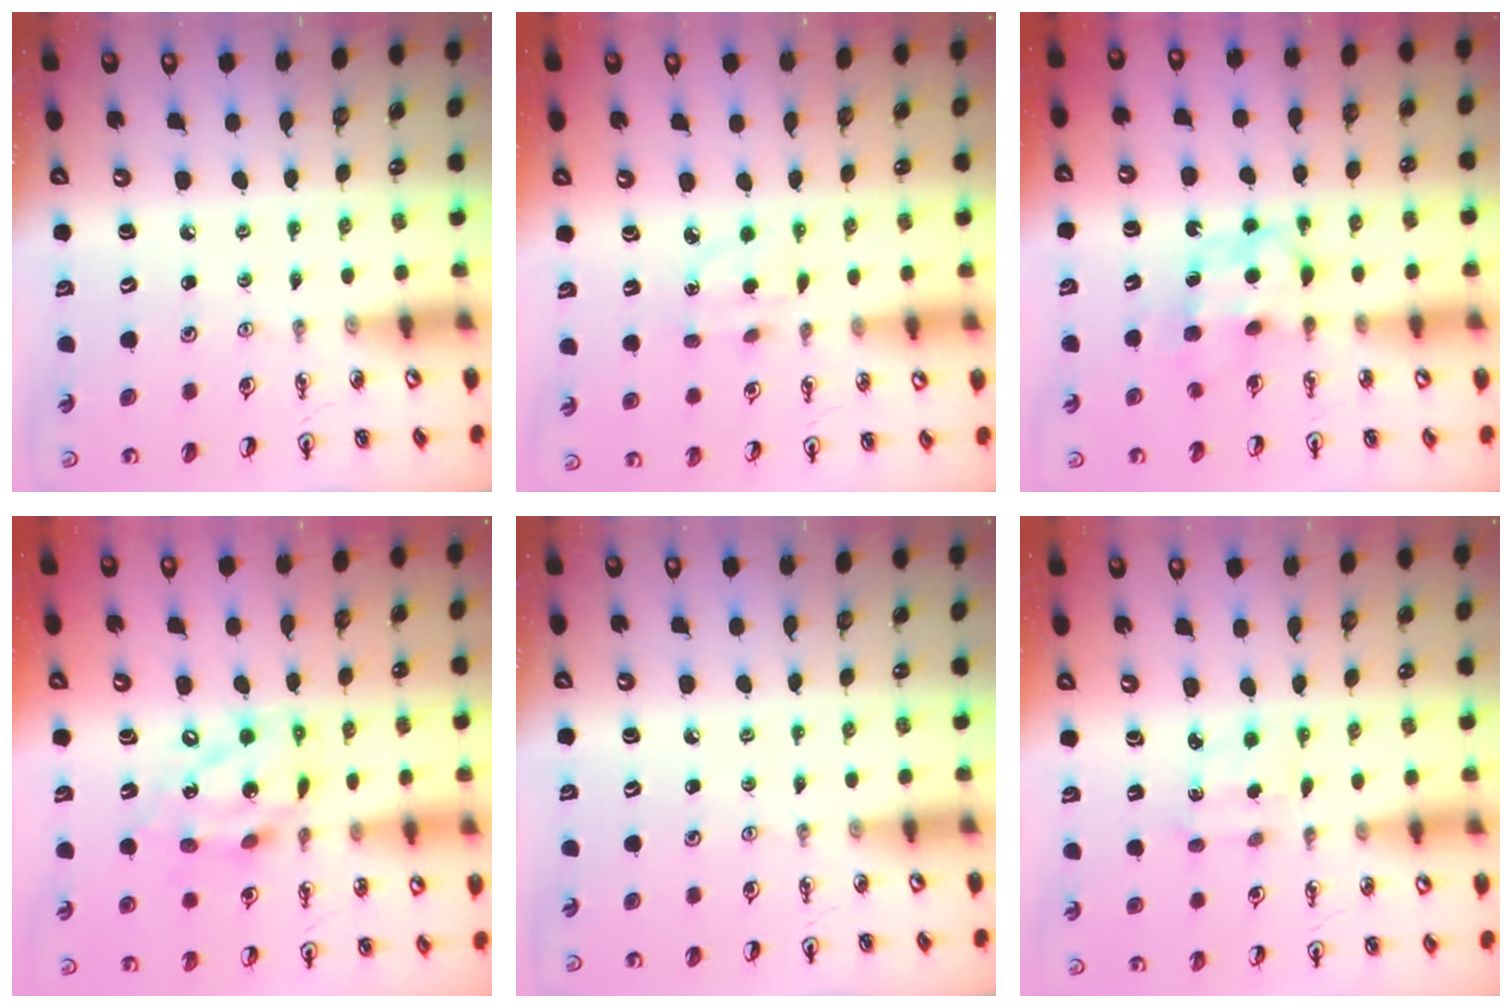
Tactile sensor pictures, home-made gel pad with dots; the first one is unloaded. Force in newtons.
{"total": 4.4, "press": 4.4, "slide": 0.5}
{"total": 7.2, "press": 7.2, "slide": 0.4}
{"total": 13.8, "press": 13.8, "slide": 1.2}
{"total": 0.0}
{"total": 1.7, "press": 1.5, "slide": 0.7}